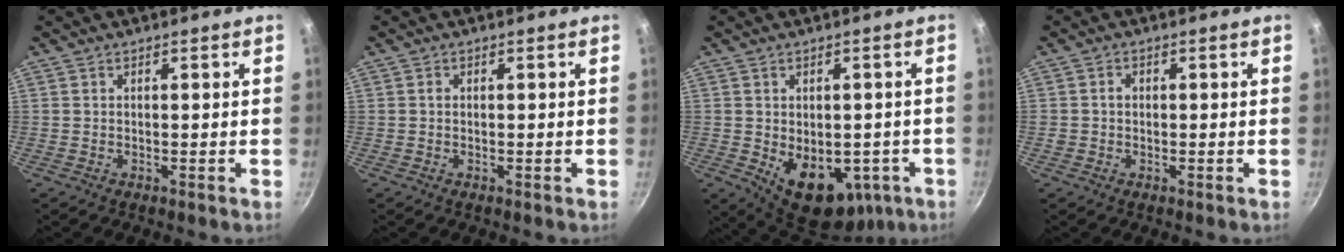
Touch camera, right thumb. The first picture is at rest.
{"total": 0.6, "force": [0.0, 0.5, 0.2], "torque": [-0.002, 0.003, -0.001]}
{"total": 14.6, "force": [-4.2, 9.6, 10.1], "torque": [-0.098, -0.005, -0.033]}
{"total": 1.6, "force": [-0.1, 1.4, 0.7], "torque": [-0.005, 0.007, -0.002]}